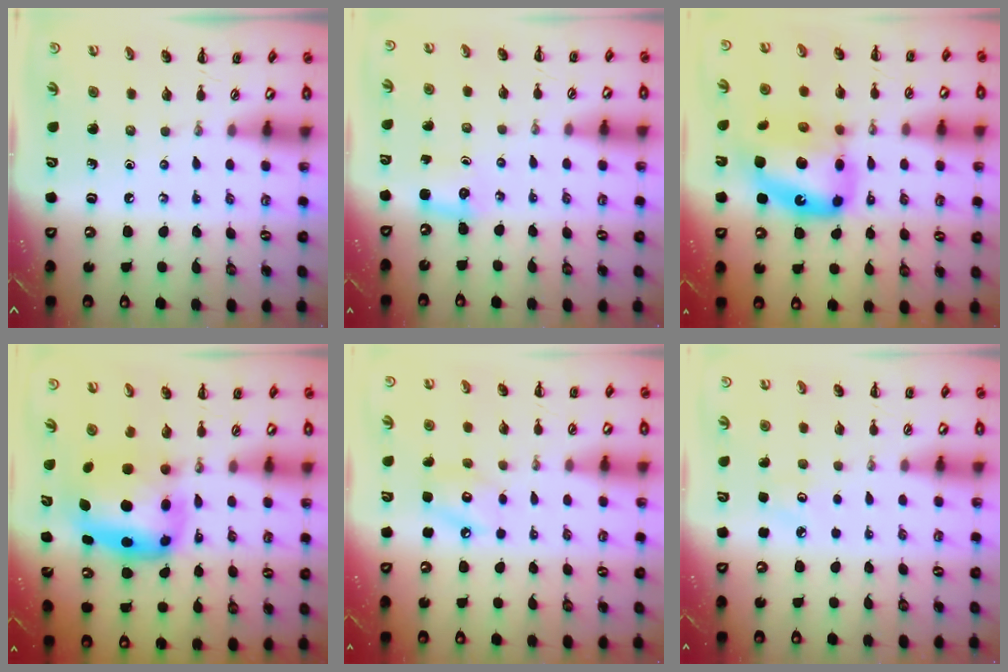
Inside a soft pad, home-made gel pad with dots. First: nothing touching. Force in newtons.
{"total": 2.6, "press": 2.5, "slide": 0.7}
{"total": 15.9, "press": 15.3, "slide": 4.0}
{"total": 7.8, "press": 7.5, "slide": 2.0}
{"total": 6.4, "press": 6.4, "slide": 0.4}
{"total": 2.8, "press": 2.7, "slide": 0.8}